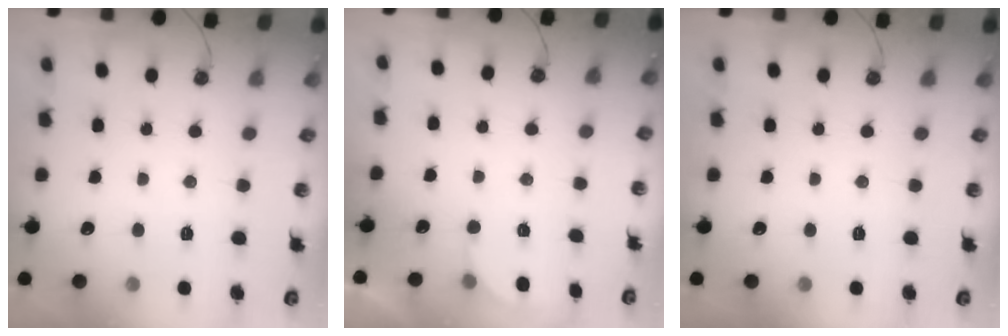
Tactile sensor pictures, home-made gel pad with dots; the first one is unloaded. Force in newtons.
{"total": 2.1, "press": 2.1, "slide": 0.6}
{"total": 0.0}